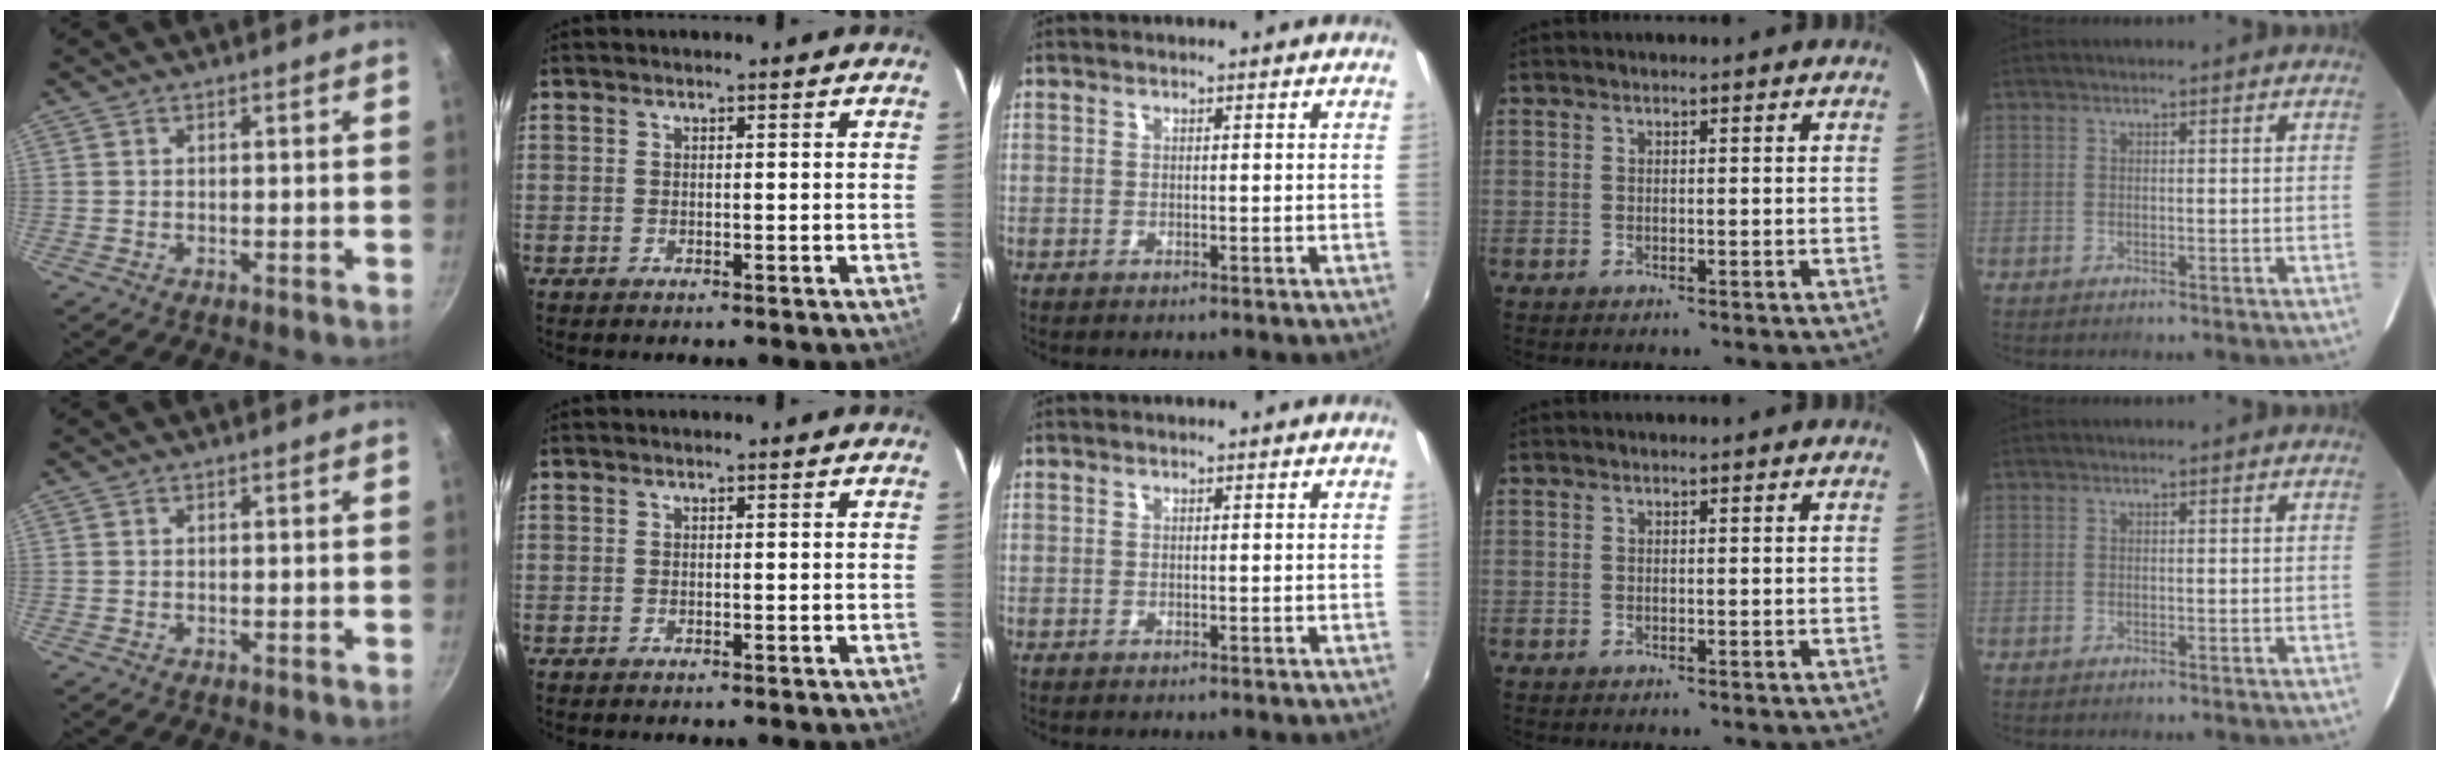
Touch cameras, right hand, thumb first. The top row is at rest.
{}